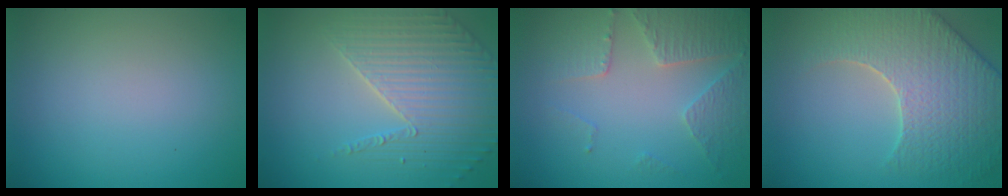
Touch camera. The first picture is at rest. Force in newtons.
{"total": 3.9, "press": 3.9, "slide": 0.3}
{"total": 4.5, "press": 3.3, "slide": 3.1}
{"total": 7.1, "press": 5.9, "slide": 3.9}